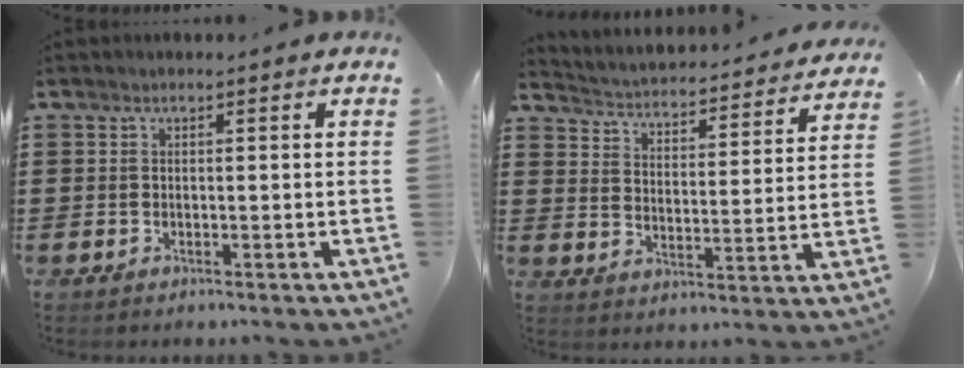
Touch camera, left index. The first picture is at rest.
{"total": 2.7, "force": [2.7, -0.1, -0.1], "torque": [-0.020, -0.034, 0.035]}